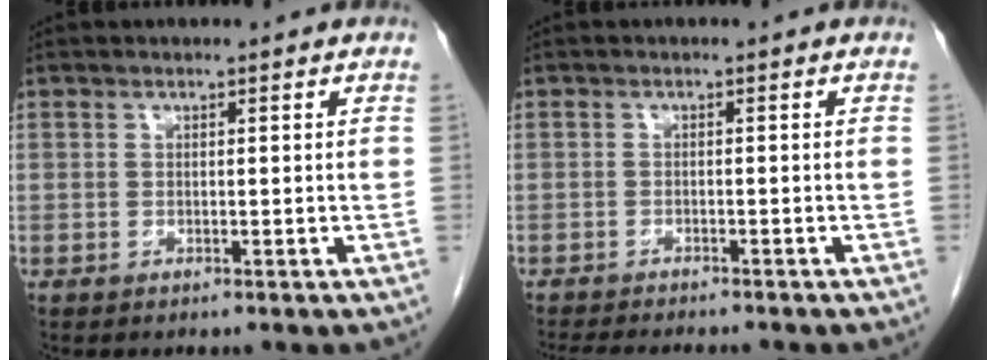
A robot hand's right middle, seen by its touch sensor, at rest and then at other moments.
{"total": 8.4, "force": [-7.6, 1.3, 3.5], "torque": [-0.049, -0.012, -0.109]}